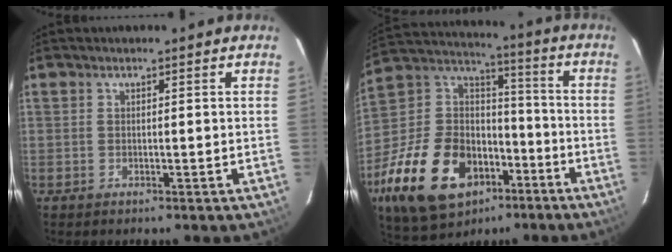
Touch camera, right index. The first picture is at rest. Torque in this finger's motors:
{"motor_torque": [1.67, -0.46, 0.43, 0.08]}